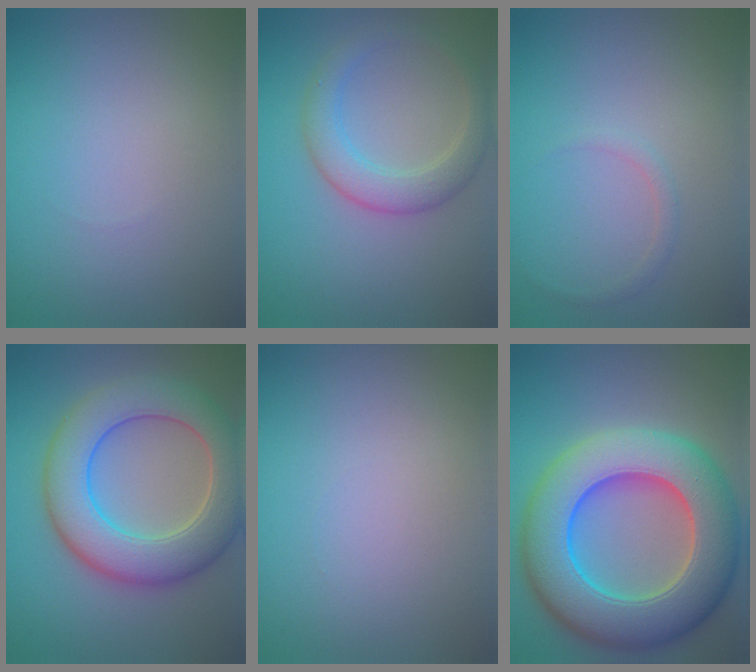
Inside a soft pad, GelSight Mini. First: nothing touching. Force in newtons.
{"total": 3.6, "press": 3.6, "slide": 0.1}
{"total": 0.8, "press": 0.8, "slide": 0.1}
{"total": 9.0, "press": 9.0, "slide": 0.6}
{"total": 0.0}
{"total": 13.3, "press": 13.1, "slide": 2.1}